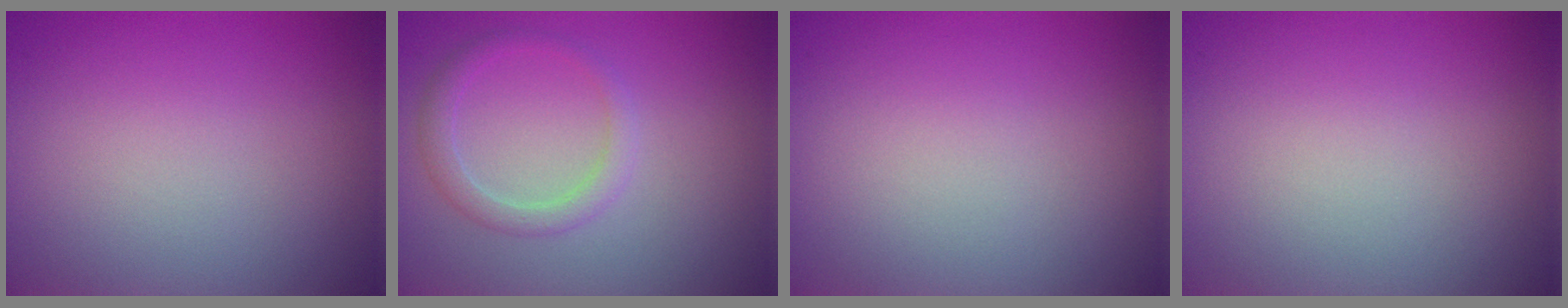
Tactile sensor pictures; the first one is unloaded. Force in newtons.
{"total": 2.0, "press": 2.0, "slide": 0.0}
{"total": 0.0}
{"total": 0.0}